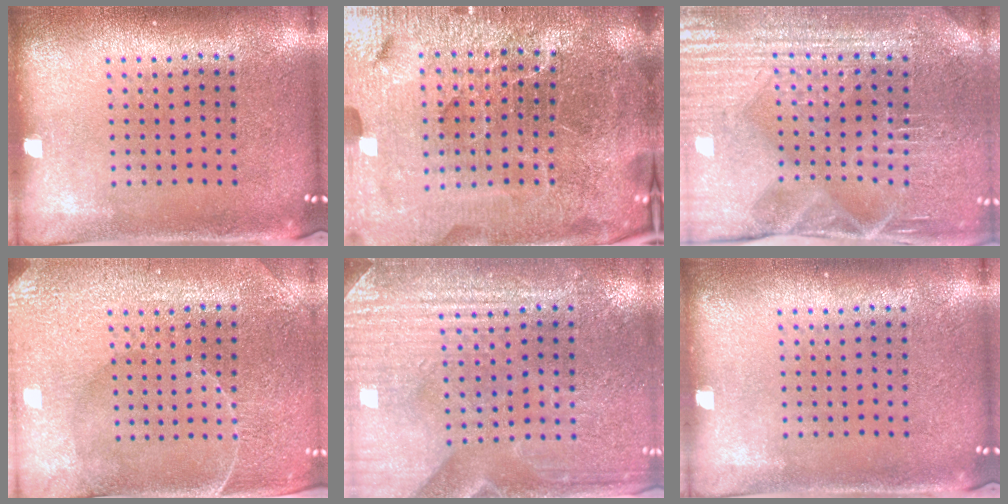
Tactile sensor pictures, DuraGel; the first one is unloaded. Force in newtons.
{"total": 7.1, "press": 6.2, "slide": 3.5}
{"total": 4.3, "press": 4.2, "slide": 1.0}
{"total": 3.4, "press": 3.4, "slide": 0.4}
{"total": 3.2, "press": 3.1, "slide": 0.7}
{"total": 0.0}